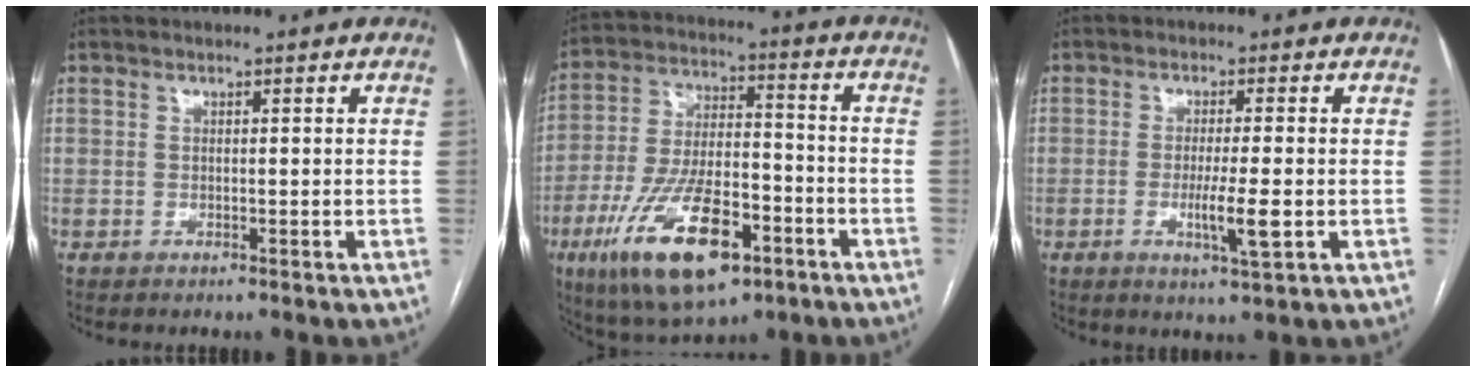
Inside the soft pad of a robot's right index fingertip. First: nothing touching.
{"total": 18.1, "force": [-8.9, 6.8, 14.2], "torque": [-0.282, -0.004, -0.146]}
{"total": 5.7, "force": [-1.4, 0.1, 5.5], "torque": [-0.102, -0.014, -0.023]}